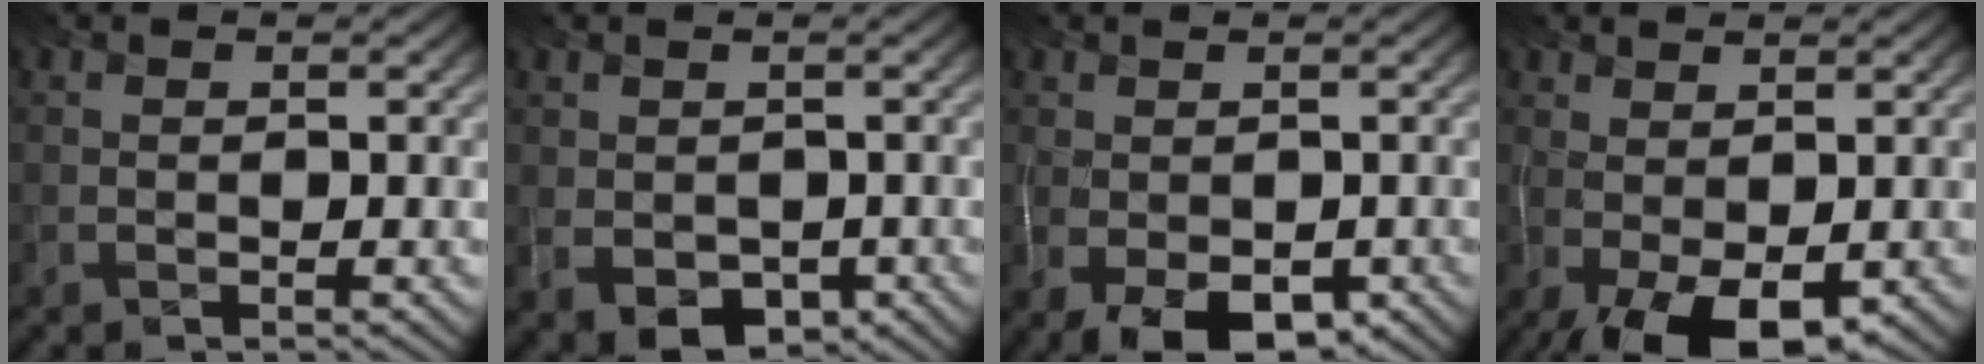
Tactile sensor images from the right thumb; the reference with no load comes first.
{"total": 4.4, "force": [-1.6, 3.2, 2.6], "torque": [-0.061, -0.027, -0.020]}
{"total": 6.0, "force": [-2.5, 3.3, 4.4], "torque": [-0.071, -0.014, -0.035]}
{"total": 7.7, "force": [-2.1, 3.1, 6.6], "torque": [-0.110, -0.002, -0.026]}